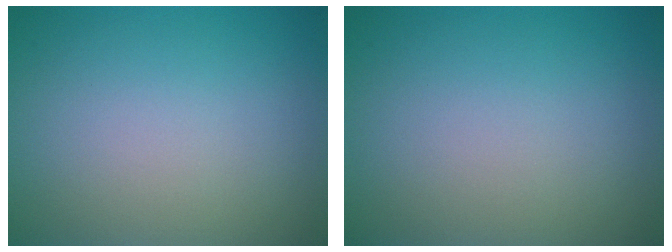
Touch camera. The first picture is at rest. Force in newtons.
{"total": 0.0}